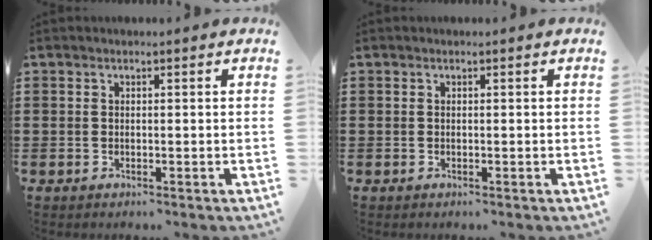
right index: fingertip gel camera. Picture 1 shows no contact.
{"total": 0.0}